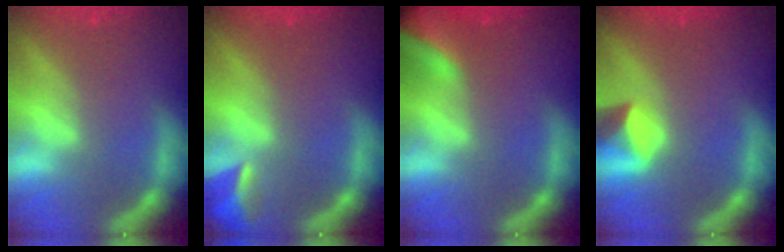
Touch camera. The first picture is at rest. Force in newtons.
{"total": 2.9}
{"total": 9.0}
{"total": 3.0}